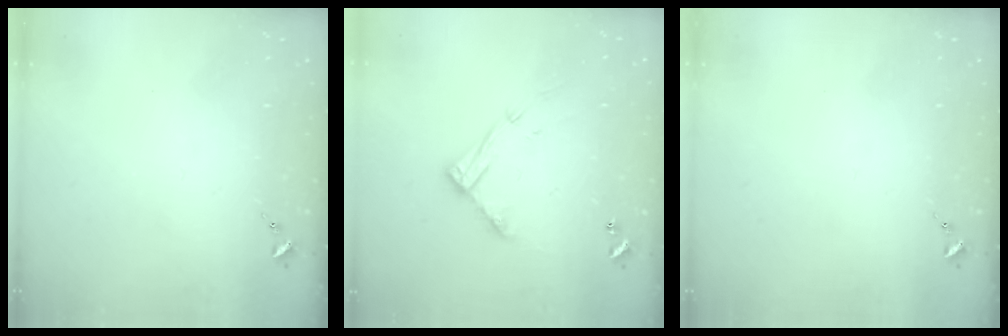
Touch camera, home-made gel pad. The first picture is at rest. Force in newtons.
{"total": 12.2, "press": 12.1, "slide": 0.9}
{"total": 0.0}